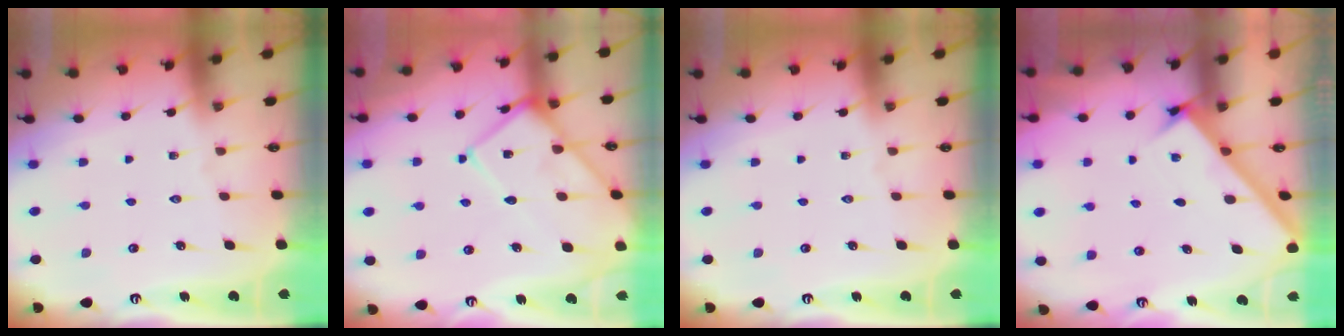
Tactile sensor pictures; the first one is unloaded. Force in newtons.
{"total": 12.8, "press": 12.7, "slide": 1.4}
{"total": 0.0}
{"total": 2.7, "press": 2.6, "slide": 0.3}